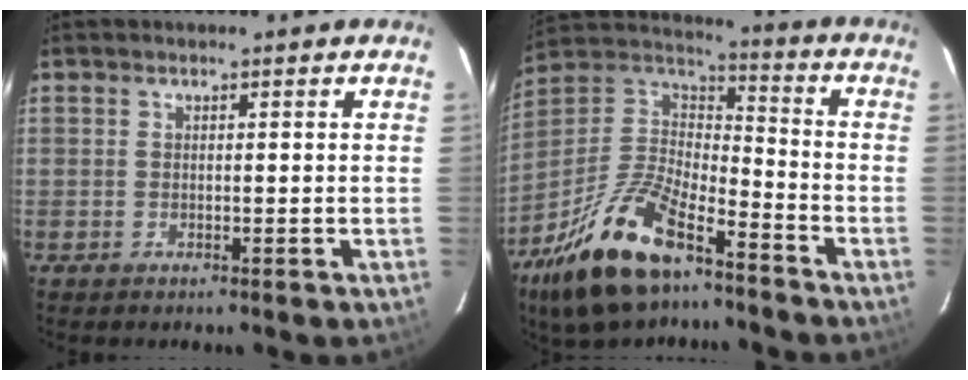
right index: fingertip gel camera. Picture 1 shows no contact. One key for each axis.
{"total": 20.7, "fx": -13.6, "fy": 8.2, "fz": 13.3, "tx": -0.286, "ty": -0.012, "tz": -0.249}